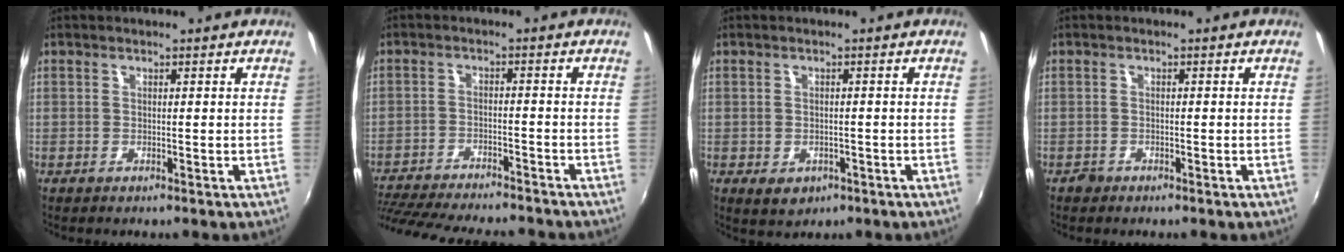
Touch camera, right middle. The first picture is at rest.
{"total": 19.4, "force": [-16.9, 4.1, 8.7], "torque": [-0.182, -0.027, -0.250]}
{"total": 3.7, "force": [-1.5, 2.8, 2.0], "torque": [-0.038, -0.008, -0.014]}
{"total": 1.1, "force": [-0.9, 0.6, 0.0], "torque": [-0.003, 0.000, -0.017]}